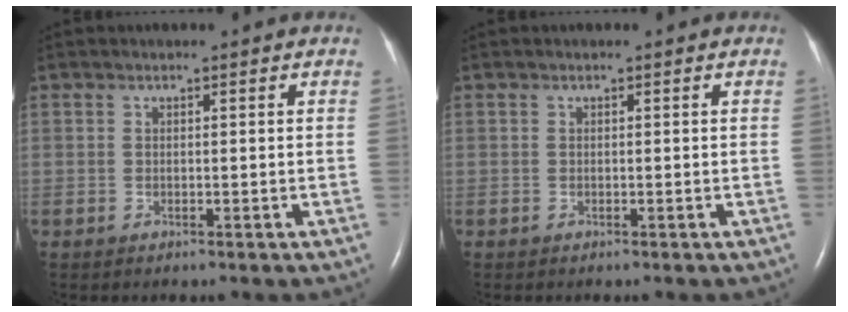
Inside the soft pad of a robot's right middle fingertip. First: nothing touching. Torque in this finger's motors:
{"motor_torque": [0.03, -0.02, -0.01, 0.00]}